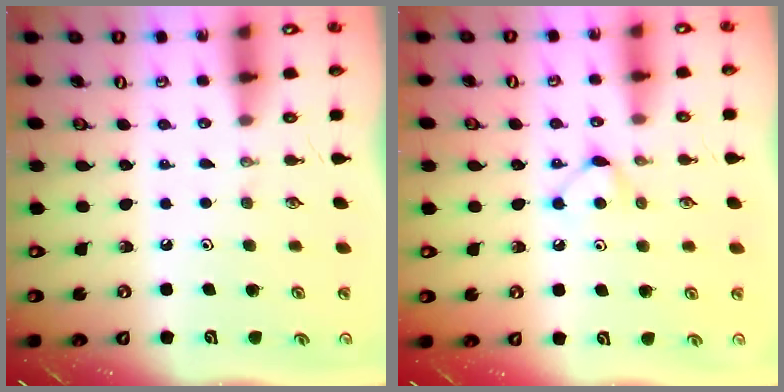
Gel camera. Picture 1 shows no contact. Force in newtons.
{"total": 6.1, "press": 6.1, "slide": 0.7}